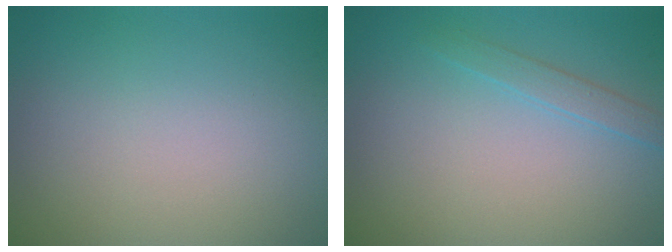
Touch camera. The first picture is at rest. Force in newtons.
{"total": 1.3, "press": 1.3, "slide": 0.1}